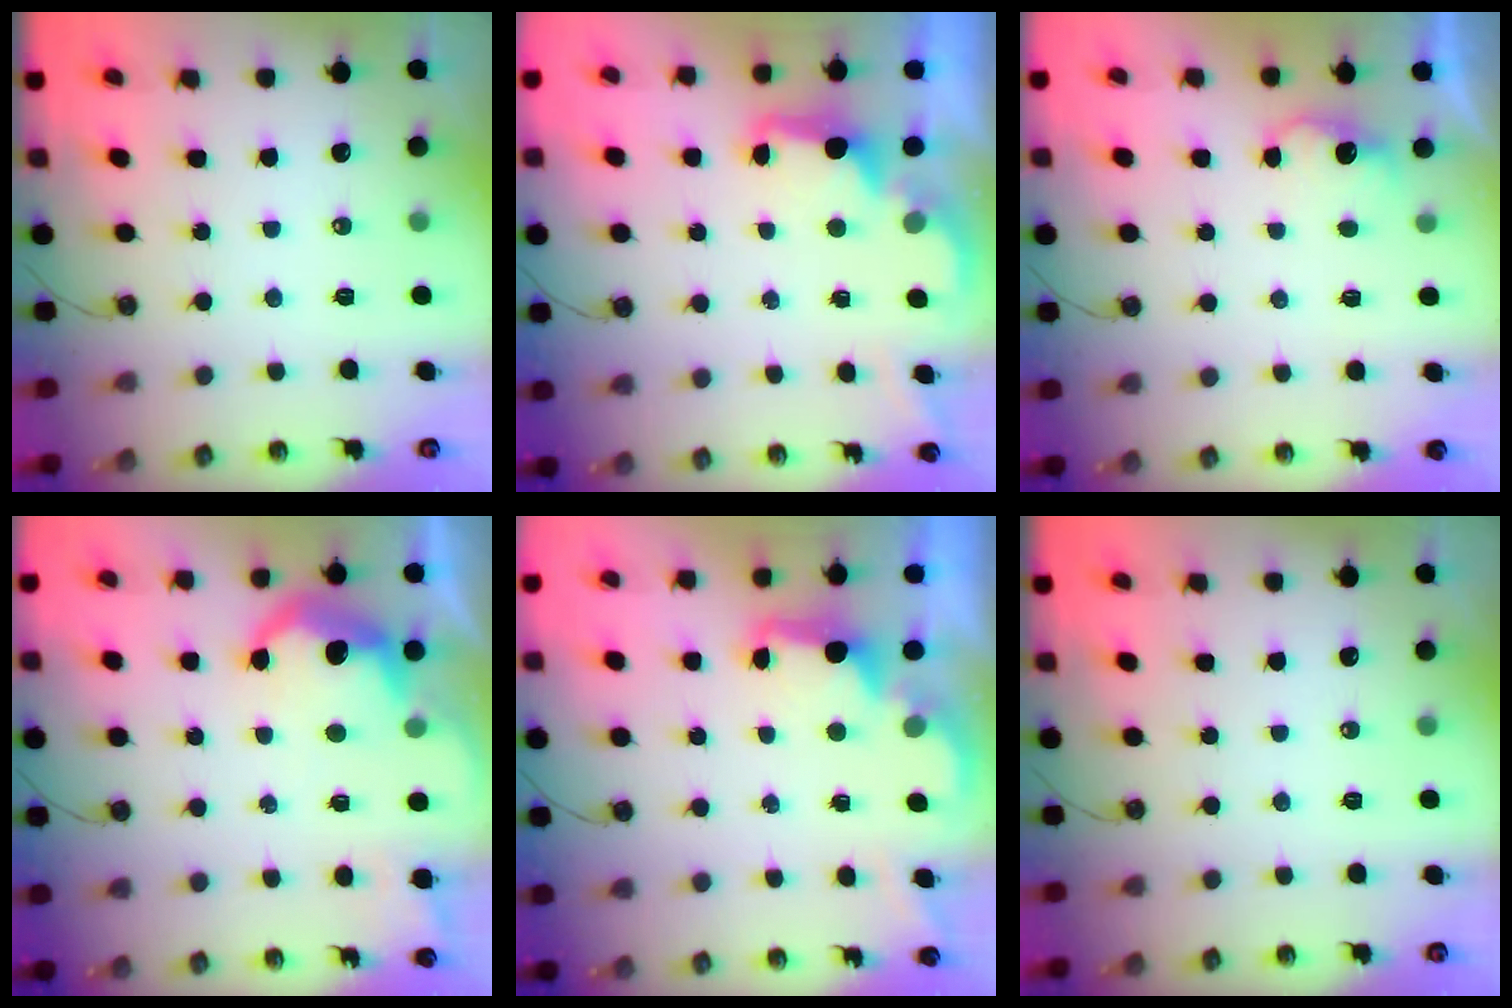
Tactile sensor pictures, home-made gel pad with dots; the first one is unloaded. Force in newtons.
{"total": 2.5, "press": 2.4, "slide": 0.6}
{"total": 4.0, "press": 3.8, "slide": 1.0}
{"total": 11.6, "press": 11.6, "slide": 0.8}
{"total": 2.4, "press": 2.3, "slide": 0.6}
{"total": 0.0}